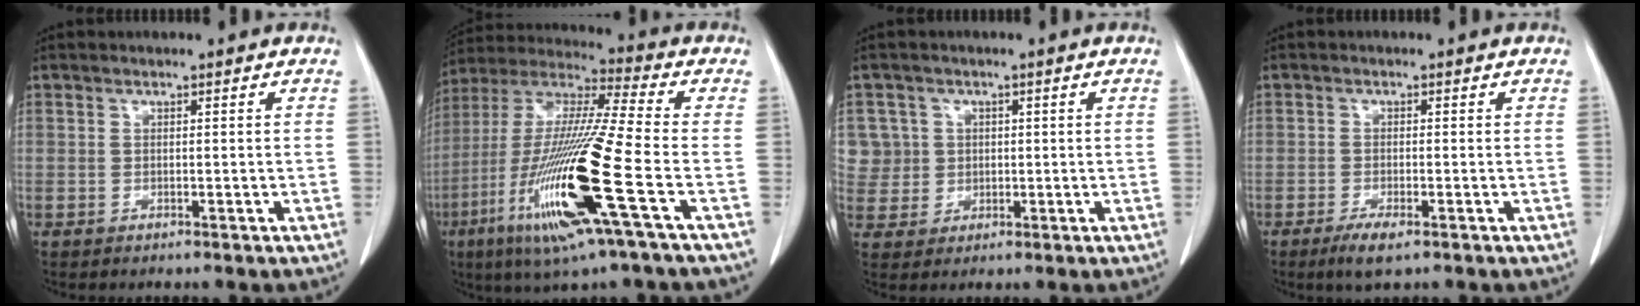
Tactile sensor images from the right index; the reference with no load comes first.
{"total": 21.4, "force": [-7.6, 0.1, 20.0], "torque": [-0.429, -0.037, -0.152]}
{"total": 6.1, "force": [1.2, 6.0, -0.2], "torque": [0.012, 0.021, 0.032]}
{"total": 3.2, "force": [-2.0, 0.6, 2.5], "torque": [-0.045, -0.005, -0.034]}